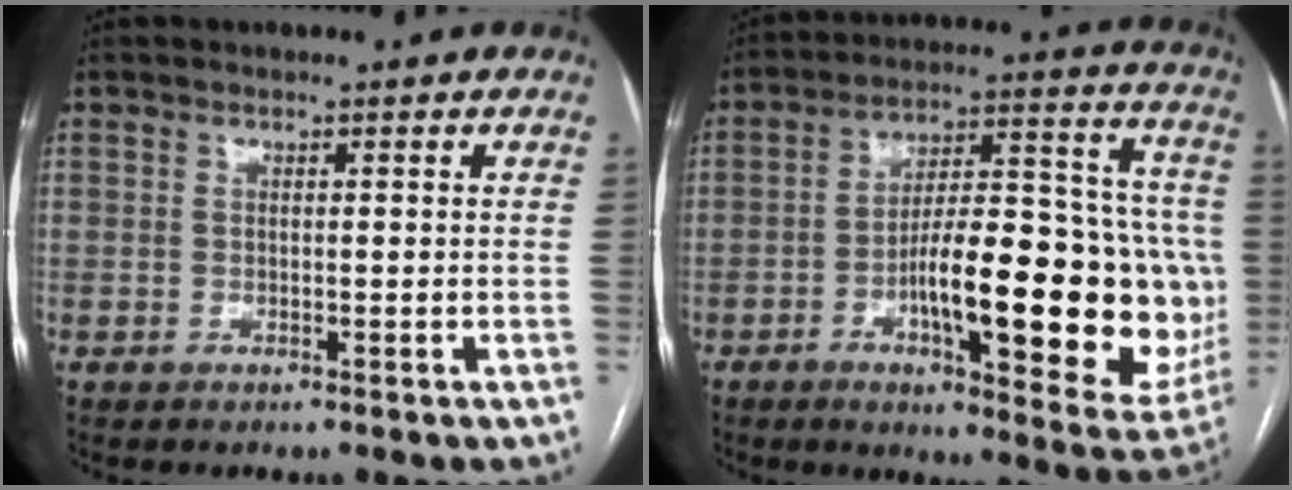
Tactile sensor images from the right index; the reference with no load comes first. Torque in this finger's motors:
{"motor_torque": [1.38, -0.76, 1.05, 0.21]}